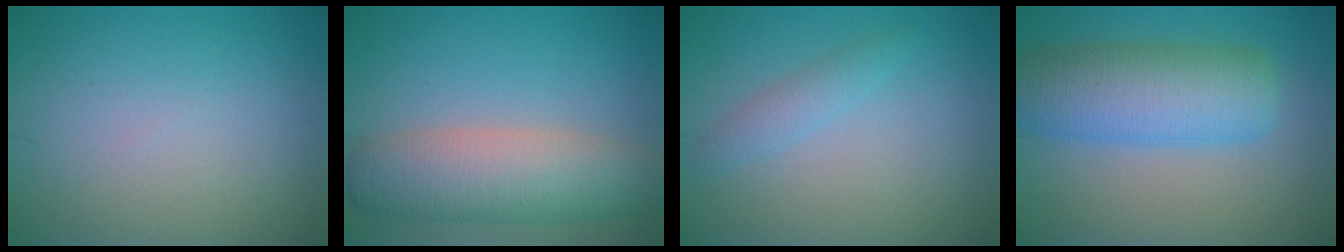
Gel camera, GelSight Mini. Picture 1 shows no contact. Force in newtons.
{"total": 7.2, "press": 7.2, "slide": 0.6}
{"total": 1.7, "press": 1.6, "slide": 0.0}
{"total": 8.1, "press": 8.1, "slide": 0.2}